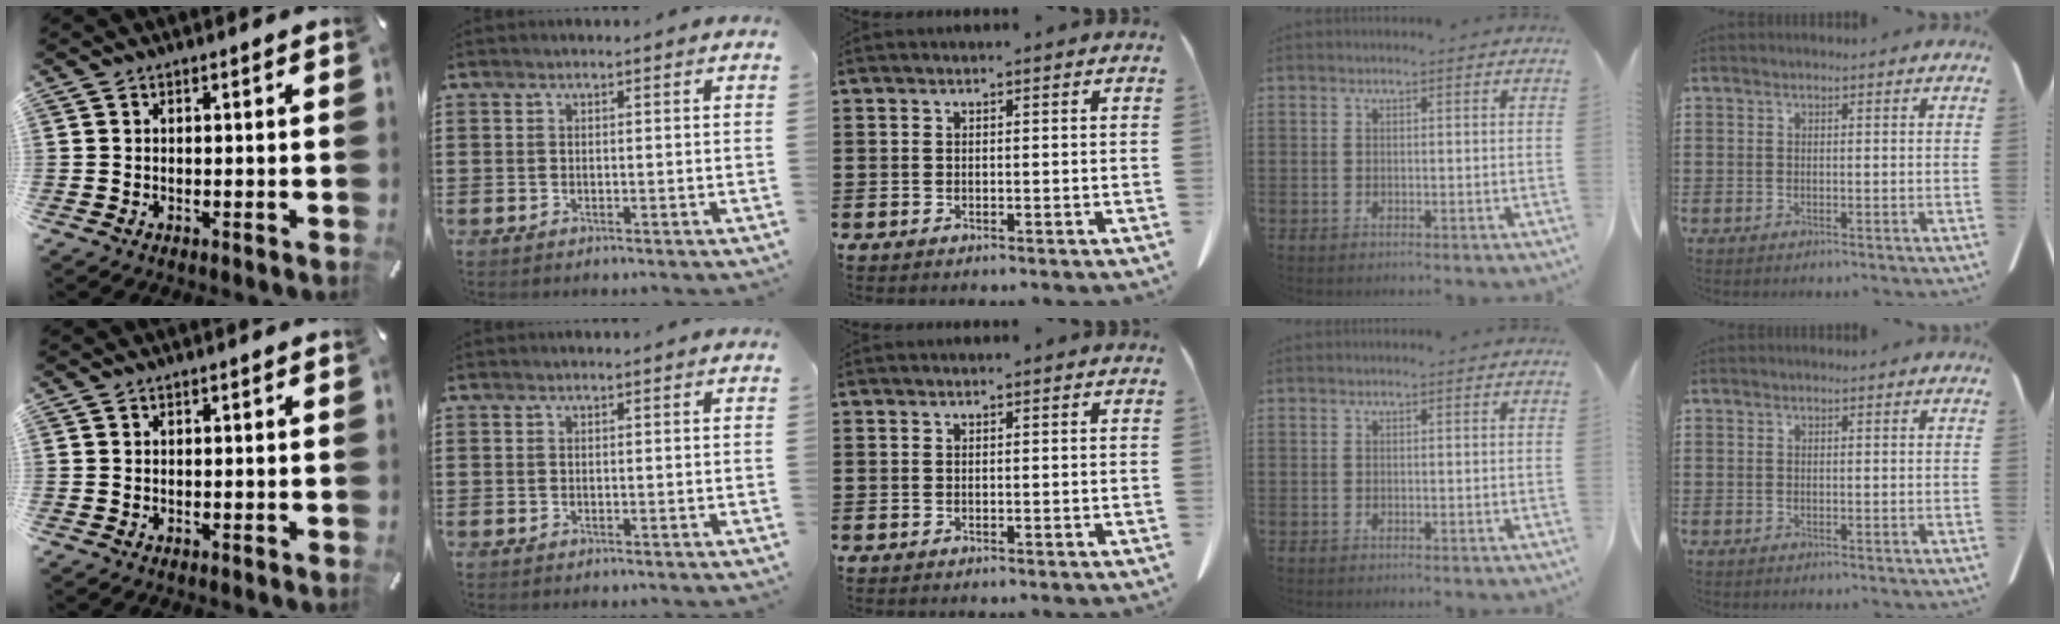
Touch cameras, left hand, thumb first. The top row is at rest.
{}